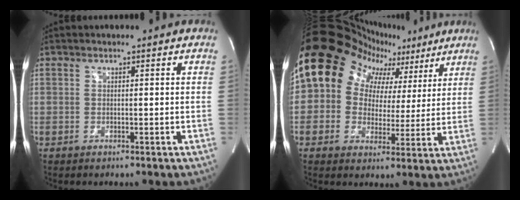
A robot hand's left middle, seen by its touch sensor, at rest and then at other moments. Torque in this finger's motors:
{"motor_torque": [1.92, -0.22, 1.05, 0.21]}